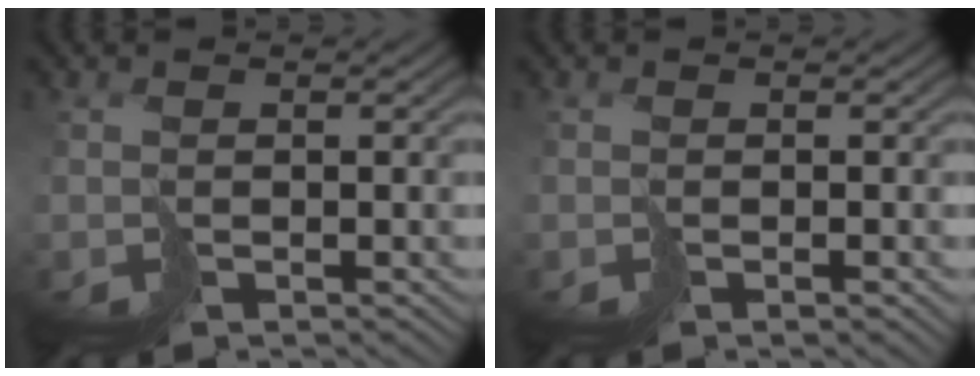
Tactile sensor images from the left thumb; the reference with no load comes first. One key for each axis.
{"total": 1.2, "fx": -0.4, "fy": 0.1, "fz": 1.2, "tx": -0.019, "ty": 0.000, "tz": -0.009}